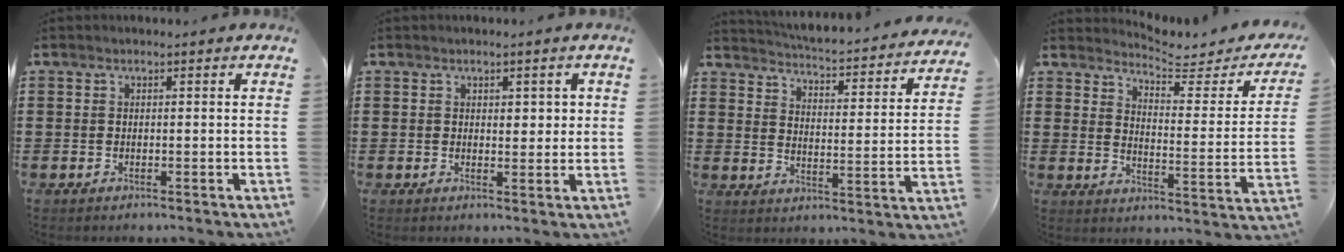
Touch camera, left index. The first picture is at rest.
{"total": 1.7, "force": [0.8, 1.2, 0.8], "torque": [-0.003, 0.001, 0.011]}
{"total": 3.6, "force": [3.6, -0.3, 0.4], "torque": [-0.029, -0.037, 0.052]}
{"total": 4.4, "force": [4.1, 0.4, 1.3], "torque": [-0.036, -0.035, 0.062]}